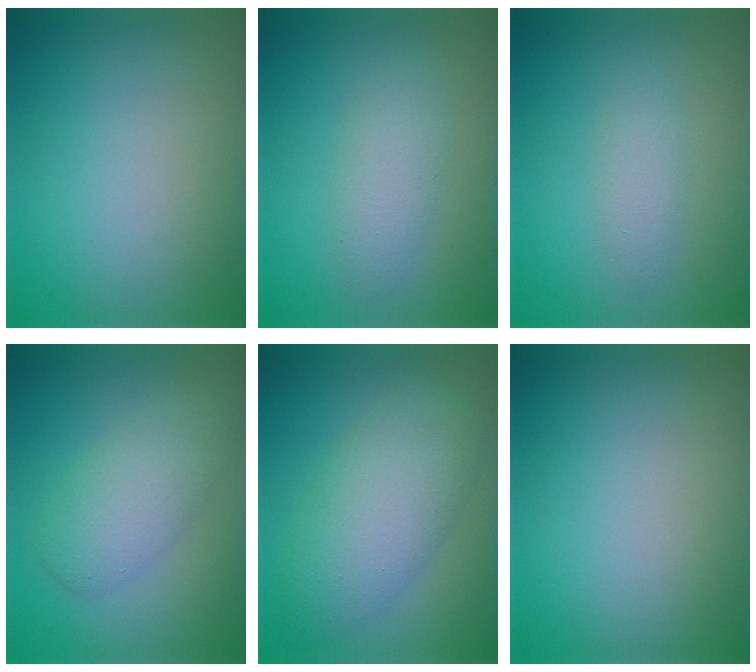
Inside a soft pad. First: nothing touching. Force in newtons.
{"total": 2.4, "press": 2.4, "slide": 0.1}
{"total": 1.6, "press": 1.6, "slide": 0.0}
{"total": 3.9, "press": 3.9, "slide": 0.1}
{"total": 6.4, "press": 6.4, "slide": 0.2}
{"total": 0.0}